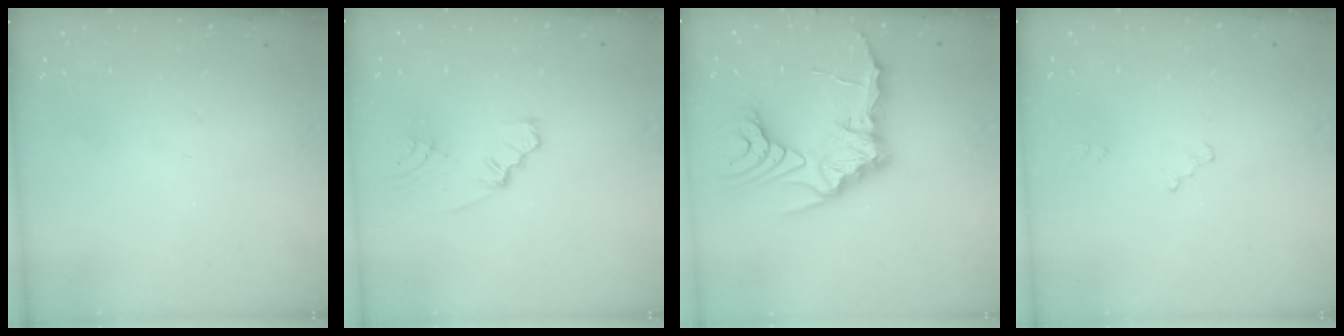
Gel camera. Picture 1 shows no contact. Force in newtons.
{"total": 4.3, "press": 2.5, "slide": 3.6}
{"total": 15.1, "press": 15.1, "slide": 0.9}
{"total": 0.7, "press": 0.6, "slide": 0.2}